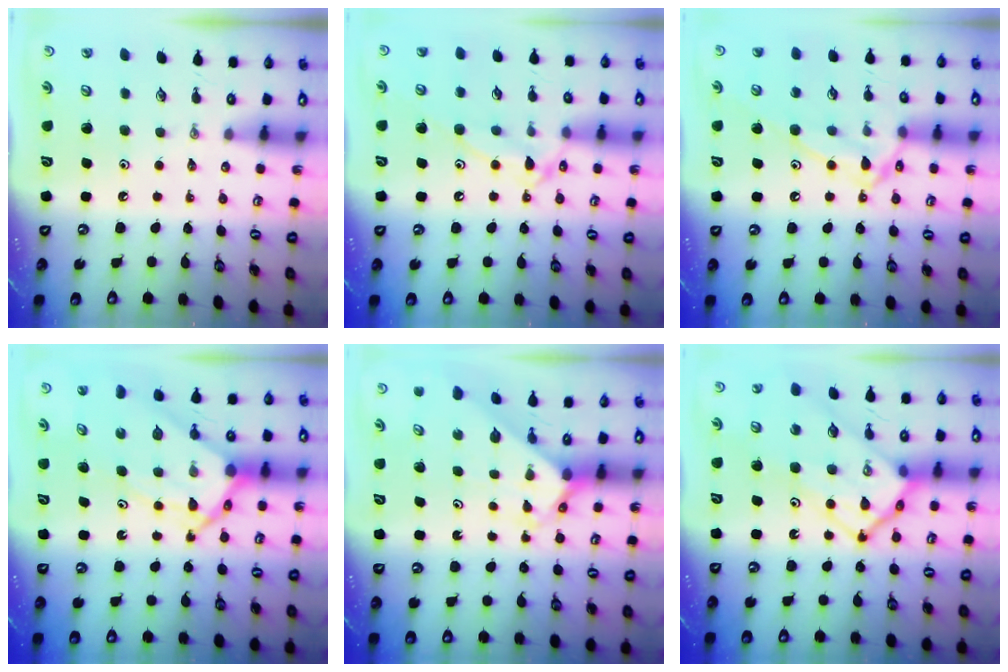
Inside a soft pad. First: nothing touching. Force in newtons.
{"total": 11.5, "press": 11.5, "slide": 0.7}
{"total": 14.3, "press": 14.2, "slide": 0.9}
{"total": 10.1, "press": 10.1, "slide": 0.9}
{"total": 2.7, "press": 2.7, "slide": 0.1}
{"total": 17.0, "press": 16.9, "slide": 1.7}